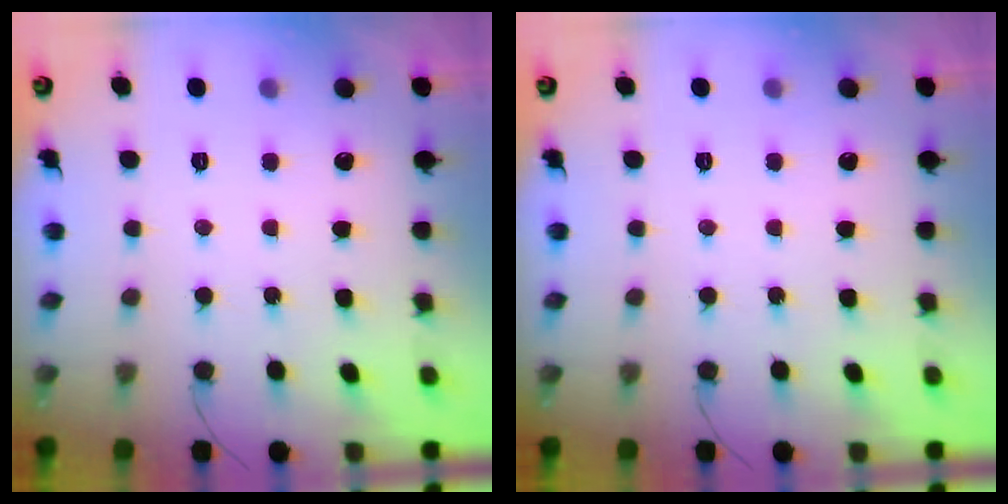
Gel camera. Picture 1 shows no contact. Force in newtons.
{"total": 0.0}